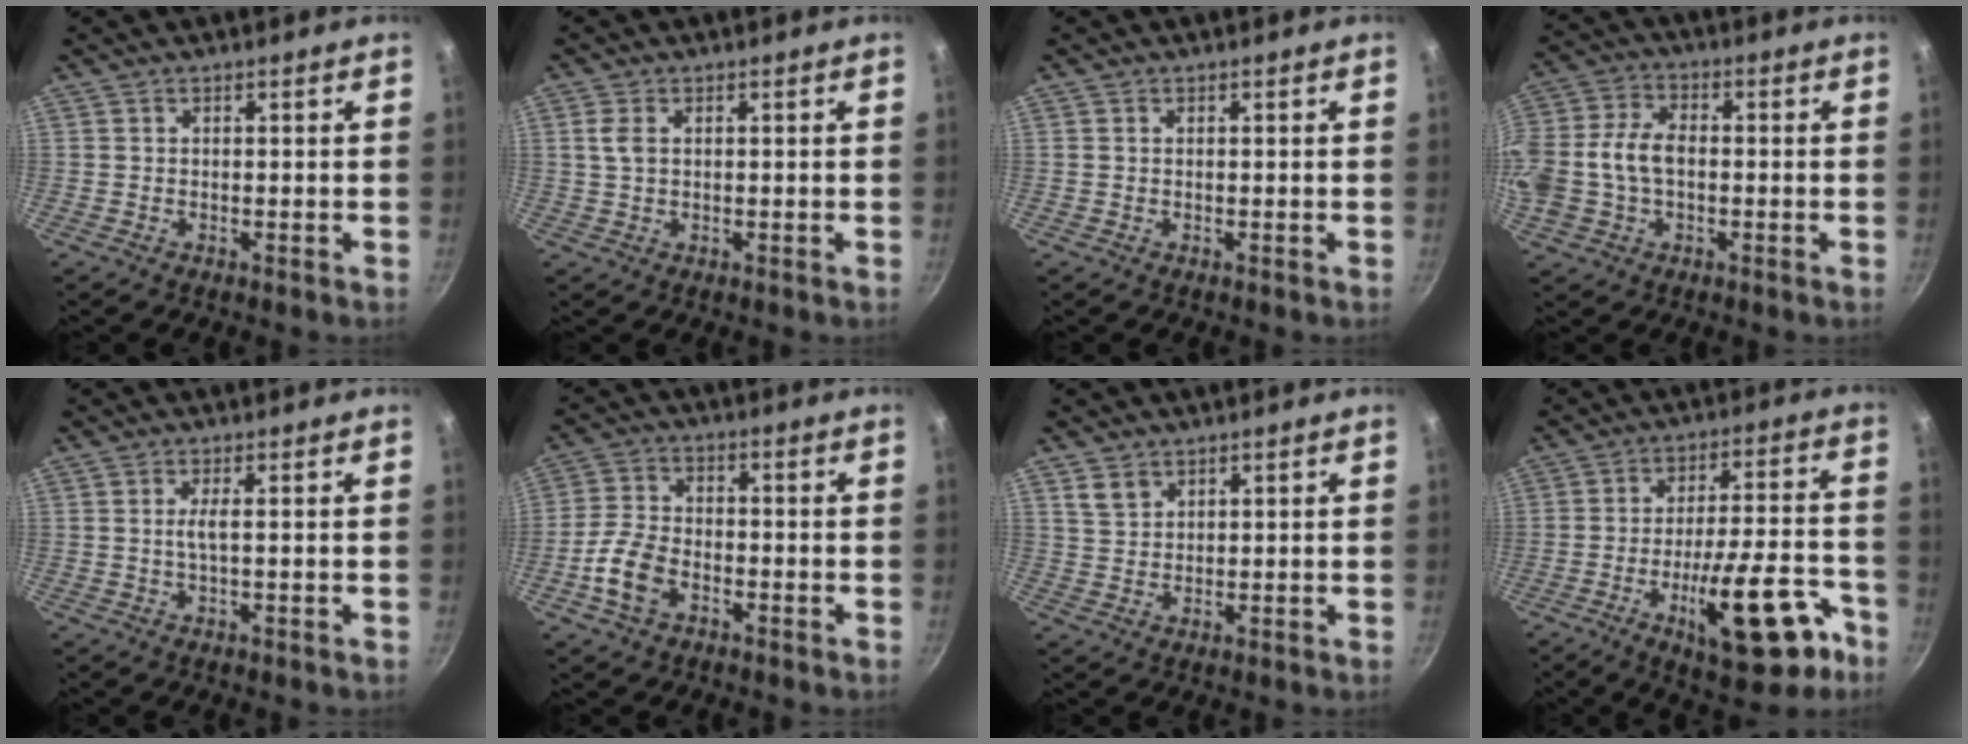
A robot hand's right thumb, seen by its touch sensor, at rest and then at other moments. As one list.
[{"total": 3.1, "force": [0.6, 2.0, 2.3], "torque": [-0.047, 0.003, 0.012]}, {"total": 0.0}, {"total": 12.5, "force": [-1.1, 8.6, 9.1], "torque": [-0.186, 0.031, -0.029]}, {"total": 2.8, "force": [0.2, 0.3, 2.8], "torque": [-0.068, 0.000, 0.004]}, {"total": 7.8, "force": [-3.2, 5.1, 5.1], "torque": [-0.094, 0.023, -0.068]}, {"total": 3.4, "force": [2.1, 2.3, 1.5], "torque": [-0.017, -0.005, 0.044]}, {"total": 19.0, "force": [-8.9, 6.8, 15.4], "torque": [-0.191, 0.053, -0.120]}]